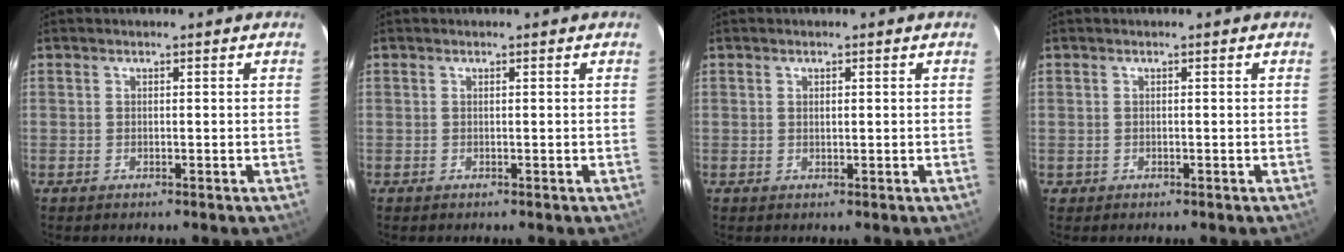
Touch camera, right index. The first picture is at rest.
{"total": 0.0}
{"total": 0.9, "force": [0.3, 0.4, 0.7], "torque": [-0.012, 0.002, 0.006]}
{"total": 0.9, "force": [-0.2, 0.8, 0.0], "torque": [0.001, 0.002, 0.000]}